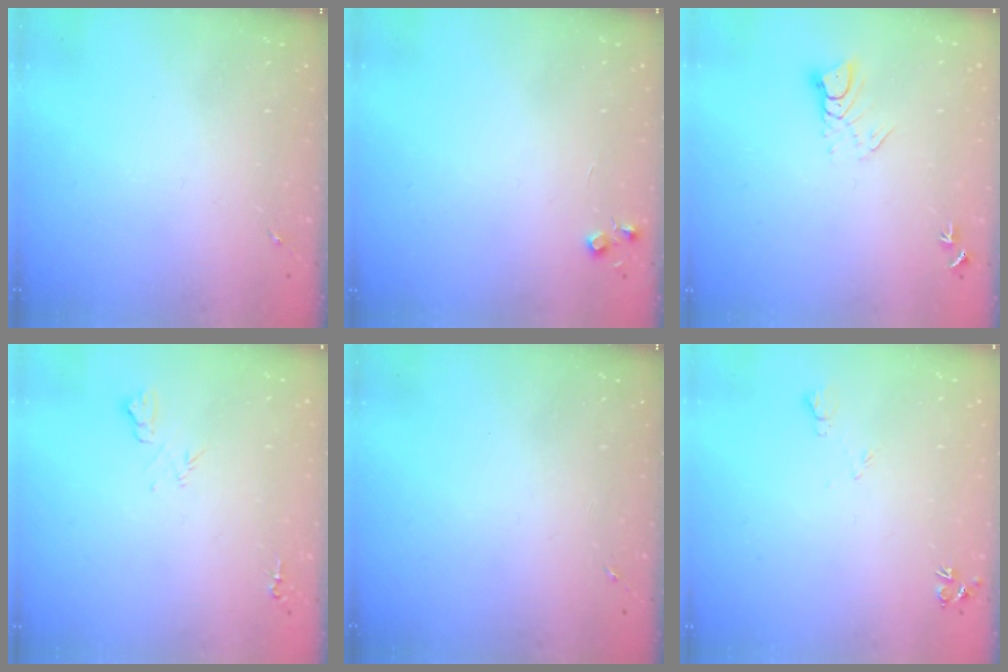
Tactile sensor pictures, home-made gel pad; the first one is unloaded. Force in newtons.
{"total": 4.4, "press": 4.3, "slide": 0.5}
{"total": 5.5, "press": 5.5, "slide": 0.4}
{"total": 5.8, "press": 5.8, "slide": 0.7}
{"total": 0.0}
{"total": 5.2, "press": 5.1, "slide": 1.0}